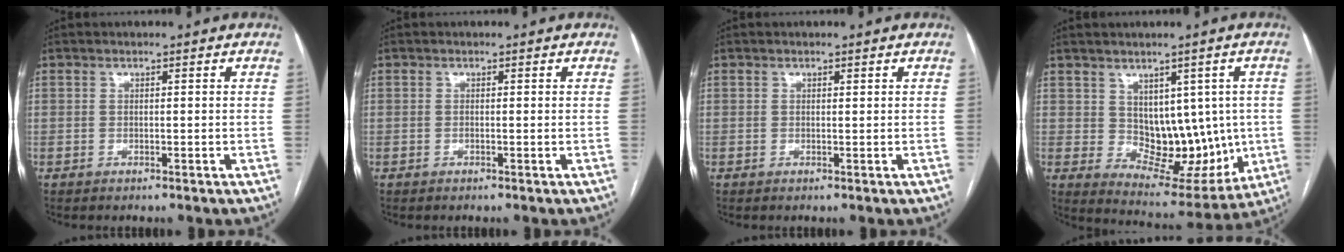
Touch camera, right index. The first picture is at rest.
{"total": 0.0}
{"total": 0.0}
{"total": 10.6, "force": [0.6, 7.0, 8.0], "torque": [-0.086, 0.011, 0.035]}